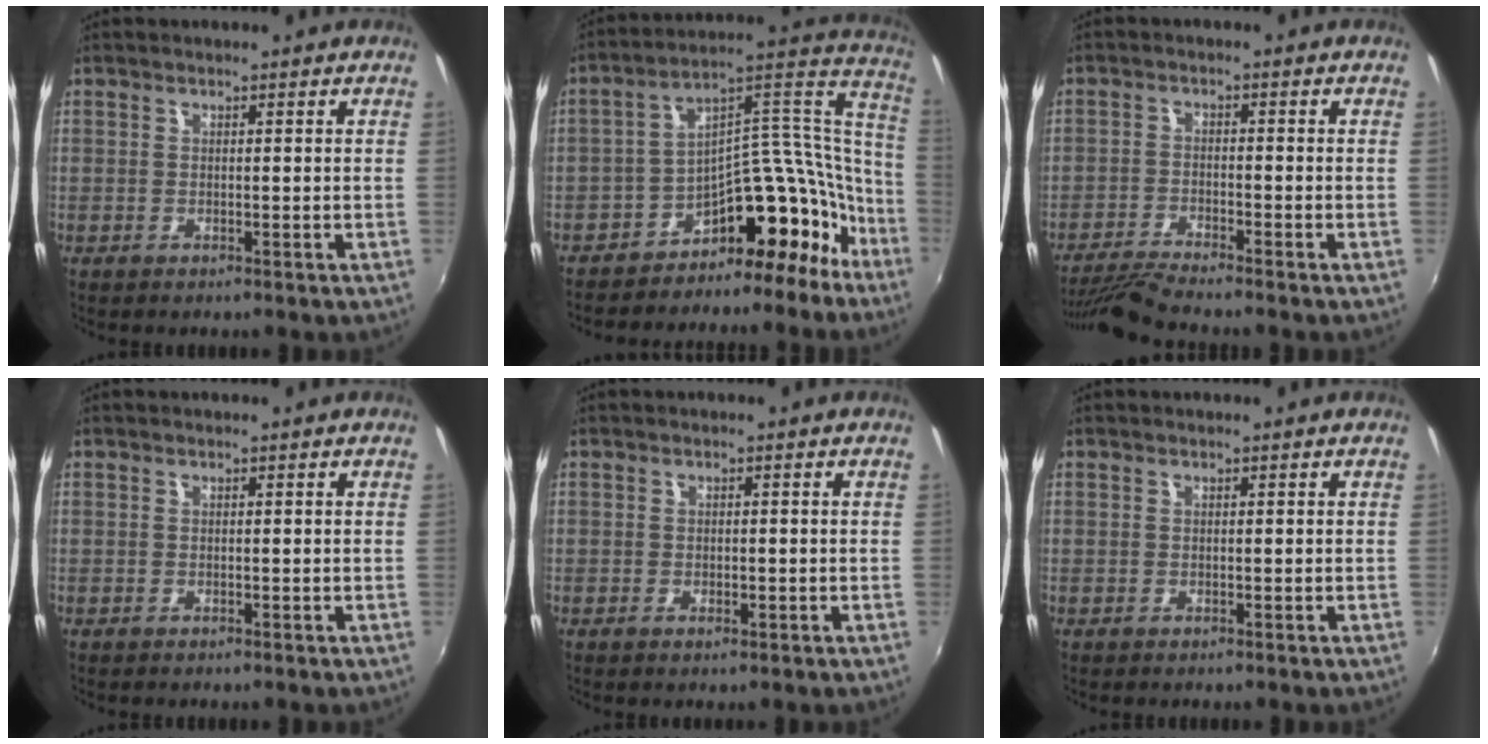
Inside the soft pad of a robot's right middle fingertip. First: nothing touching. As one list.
[{"total": 17.9, "force": [-14.2, 8.3, 7.1], "torque": [-0.077, 0.086, -0.214]}, {"total": 6.7, "force": [-6.3, -0.6, 2.3], "torque": [-0.068, -0.013, -0.120]}, {"total": 0.0}, {"total": 0.9, "force": [-0.4, 0.5, 0.7], "torque": [-0.009, -0.002, -0.008]}, {"total": 0.0}]